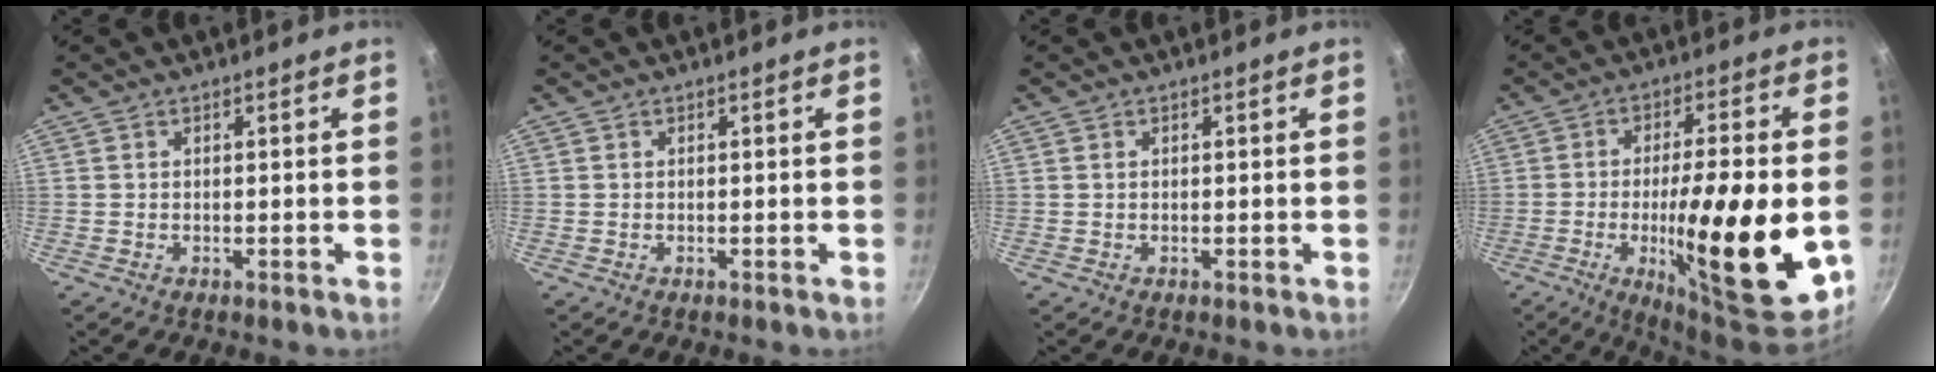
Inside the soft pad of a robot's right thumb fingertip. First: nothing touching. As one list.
[{"total": 0.0}, {"total": 0.0}, {"total": 23.8, "force": [-4.7, 6.2, 22.5], "torque": [-0.328, 0.006, -0.065]}]